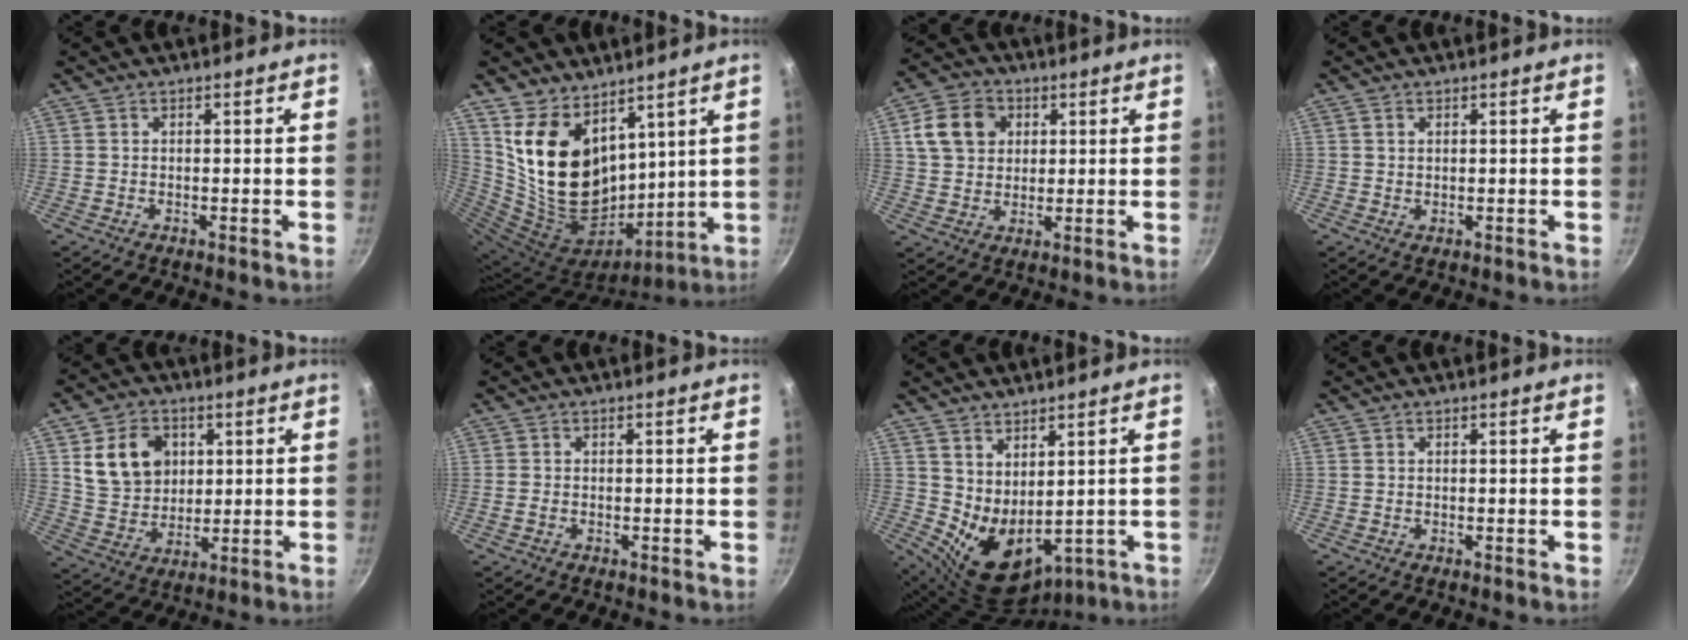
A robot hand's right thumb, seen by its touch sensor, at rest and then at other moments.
{"total": 19.8, "force": [10.2, 12.3, 11.7], "torque": [-0.214, -0.074, 0.212]}
{"total": 10.2, "force": [3.1, 8.2, 5.2], "torque": [-0.072, 0.007, 0.048]}
{"total": 0.8, "force": [0.6, 0.3, 0.4], "torque": [-0.003, -0.003, 0.007]}
{"total": 12.6, "force": [3.6, 10.0, 6.8], "torque": [-0.097, -0.010, 0.071]}
{"total": 1.2, "force": [-0.4, 0.8, 0.7], "torque": [-0.014, 0.001, -0.008]}
{"total": 10.4, "force": [2.4, 6.5, 7.8], "torque": [-0.104, -0.035, 0.071]}
{"total": 0.0}